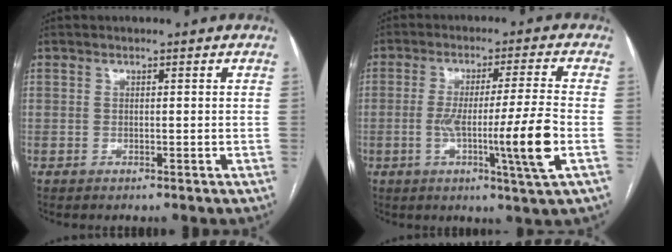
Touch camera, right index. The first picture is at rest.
{"total": 11.7, "force": [-2.8, -1.6, 11.2], "torque": [-0.195, -0.015, -0.048]}